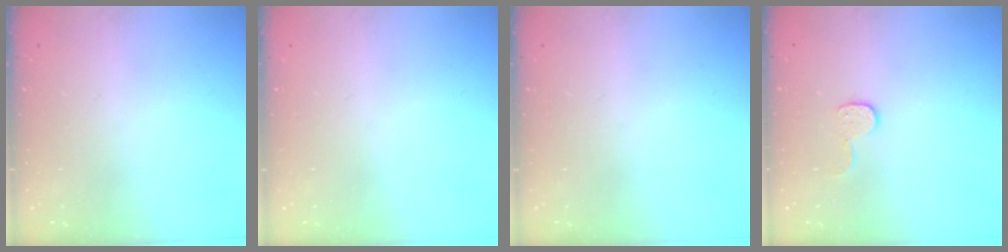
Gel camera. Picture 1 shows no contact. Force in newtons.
{"total": 0.0}
{"total": 0.0}
{"total": 6.1, "press": 6.1, "slide": 0.2}